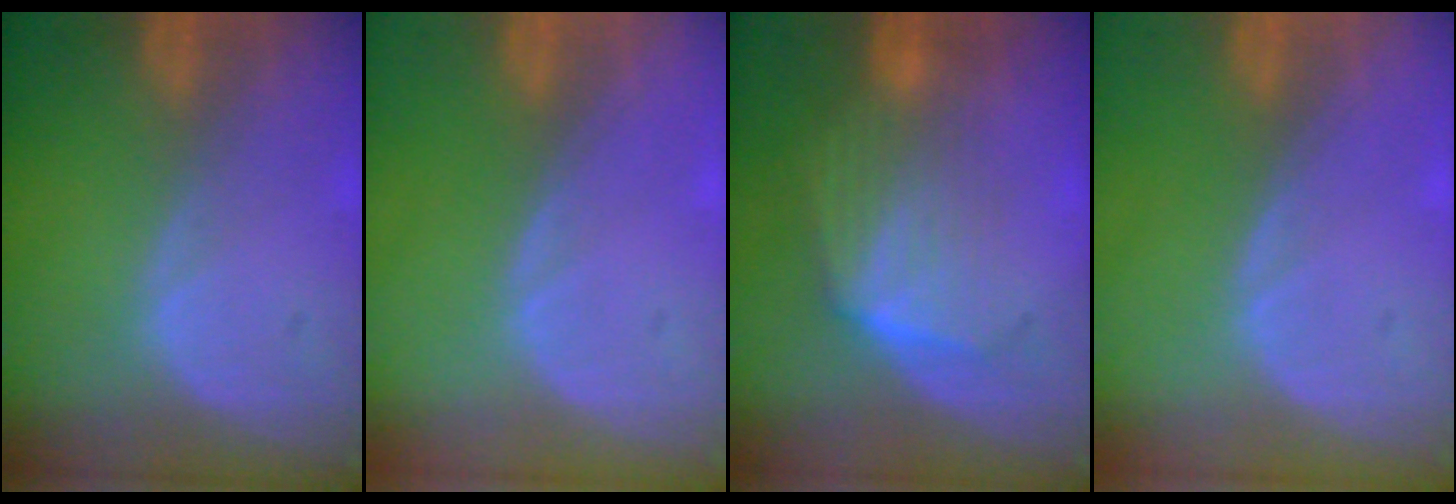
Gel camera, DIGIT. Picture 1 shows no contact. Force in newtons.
{"total": 0.0}
{"total": 7.1, "press": 6.5, "slide": 2.9}
{"total": 0.0}